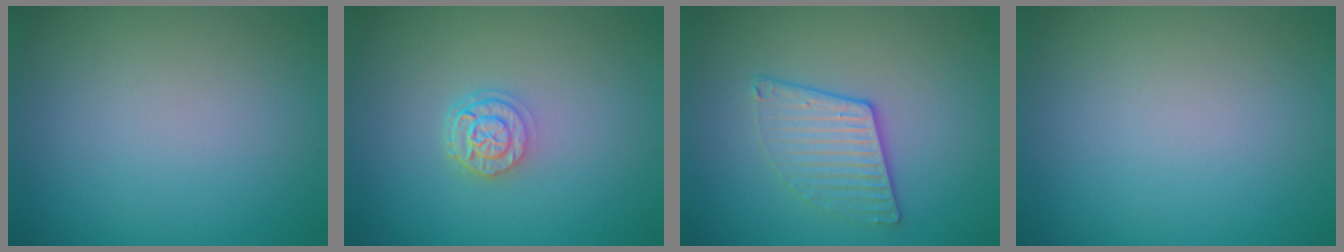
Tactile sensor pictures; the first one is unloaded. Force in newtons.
{"total": 2.6, "press": 2.1, "slide": 1.5}
{"total": 2.8, "press": 2.3, "slide": 1.6}
{"total": 0.0}